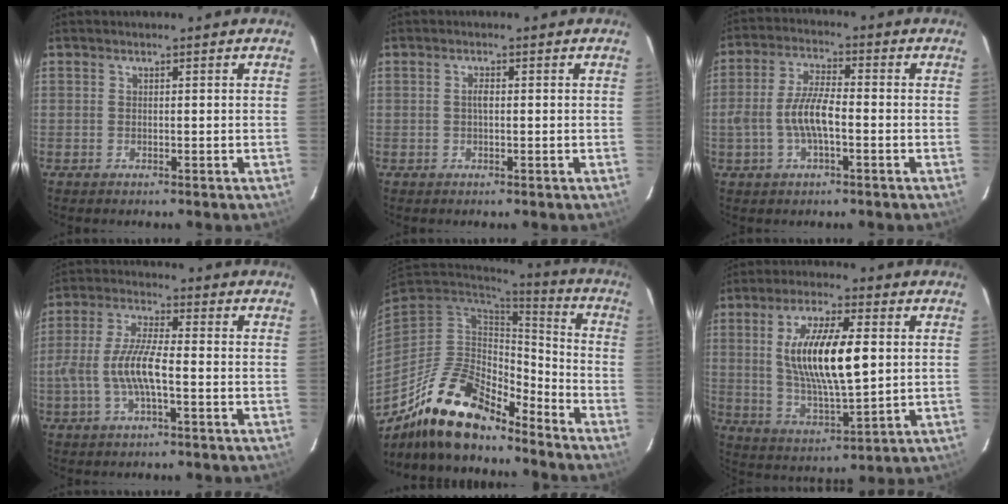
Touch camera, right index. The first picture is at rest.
{"total": 1.2, "force": [0.0, 0.4, 1.1], "torque": [-0.021, 0.004, -0.003]}
{"total": 7.8, "force": [-2.0, 2.5, 7.1], "torque": [-0.146, 0.007, -0.037]}
{"total": 9.4, "force": [-2.4, 2.2, 8.8], "torque": [-0.187, 0.002, -0.046]}
{"total": 18.4, "force": [-13.9, 6.6, 10.0], "torque": [-0.207, -0.011, -0.259]}
{"total": 15.5, "force": [2.3, 4.9, 14.5], "torque": [-0.269, -0.001, 0.050]}